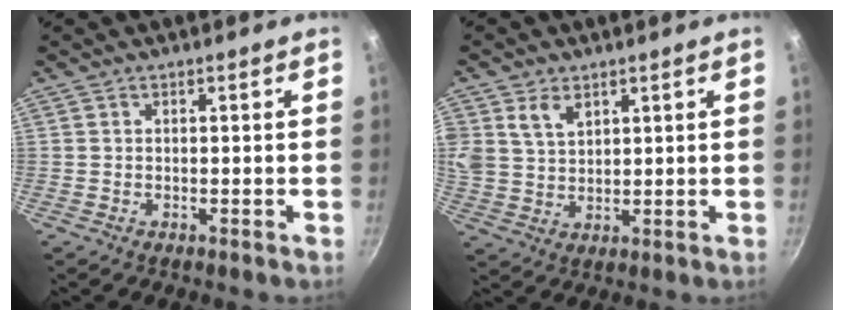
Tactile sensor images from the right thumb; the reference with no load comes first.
{"total": 7.0, "force": [3.4, 4.8, 3.8], "torque": [-0.065, -0.009, 0.069]}